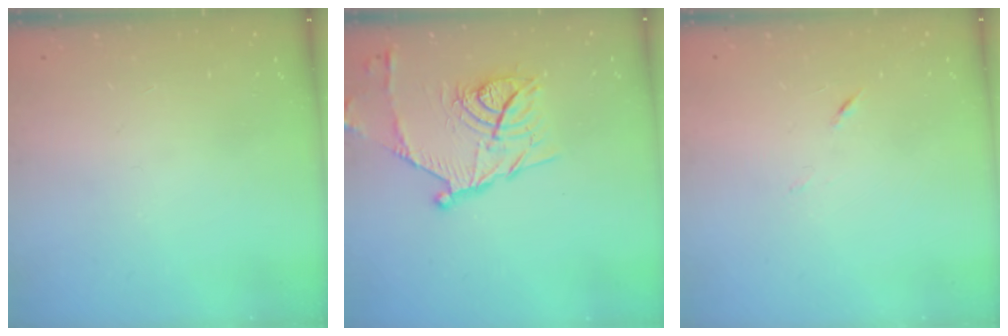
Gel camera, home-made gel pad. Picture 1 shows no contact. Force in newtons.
{"total": 15.9, "press": 15.9, "slide": 0.3}
{"total": 4.0, "press": 3.9, "slide": 0.8}